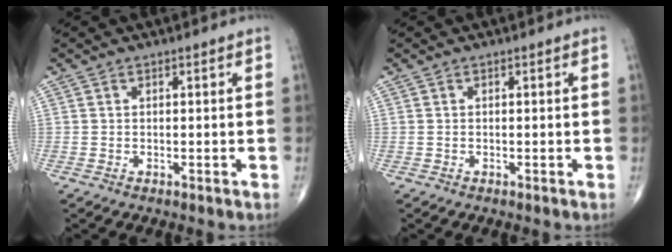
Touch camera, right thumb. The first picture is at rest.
{"total": 0.0}